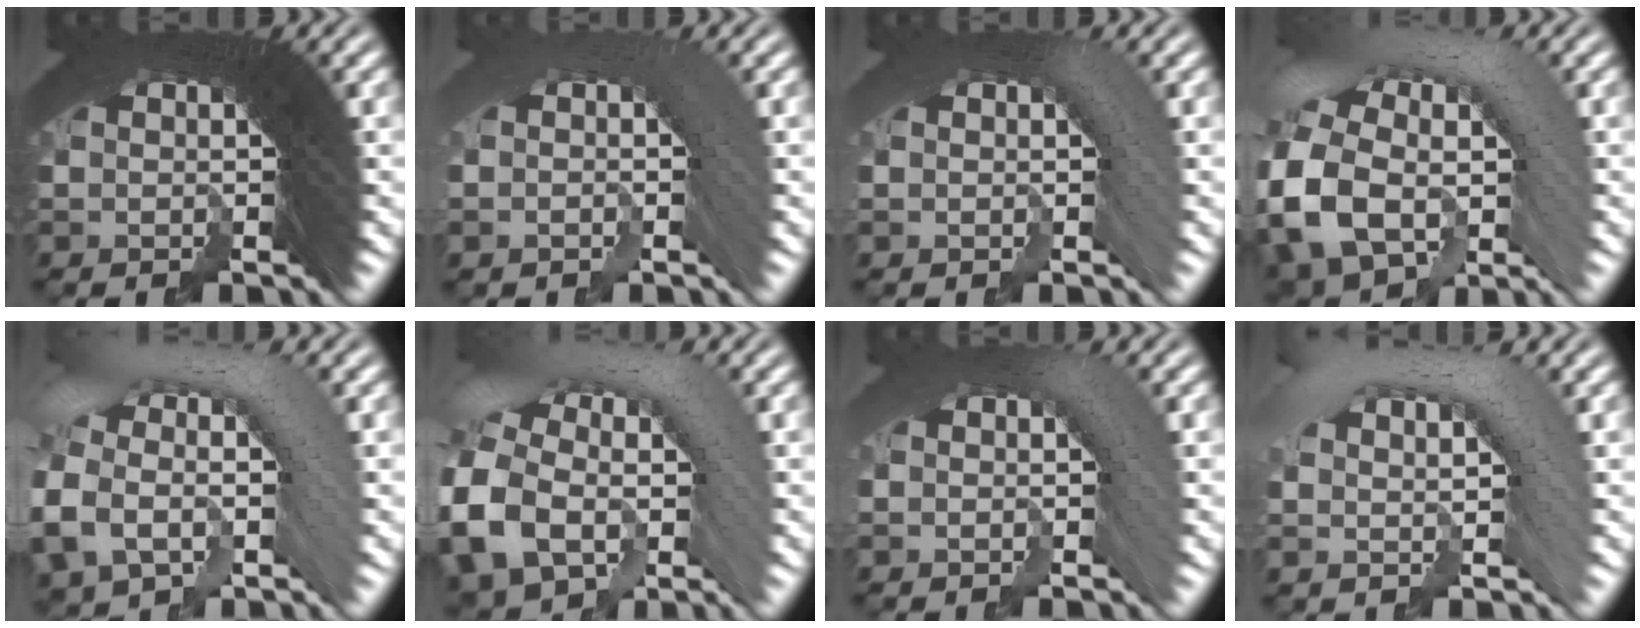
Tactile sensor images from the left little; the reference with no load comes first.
{"total": 1.3, "force": [-0.9, -0.1, 0.9], "torque": [0.007, 0.014, -0.020]}
{"total": 0.8, "force": [-0.1, -0.4, 0.7], "torque": [0.007, 0.014, -0.005]}
{"total": 8.4, "force": [-0.3, 5.6, 6.2], "torque": [-0.125, -0.008, 0.003]}
{"total": 5.0, "force": [0.0, 2.6, 4.2], "torque": [-0.070, 0.013, -0.002]}
{"total": 7.5, "force": [-0.5, 5.0, 5.5], "torque": [-0.107, -0.004, -0.002]}
{"total": 1.2, "force": [0.0, -0.1, 1.2], "torque": [-0.001, 0.017, -0.004]}
{"total": 4.6, "force": [1.6, 1.2, 4.1], "torque": [-0.040, 0.029, 0.020]}